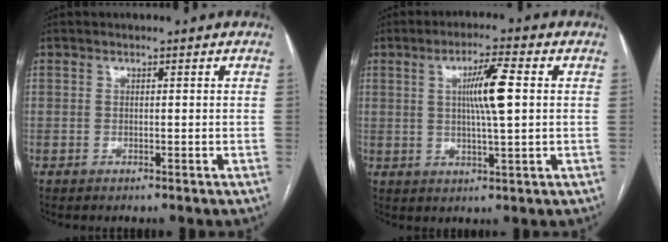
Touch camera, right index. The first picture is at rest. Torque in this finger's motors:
{"motor_torque": [0.87, 0.01, 0.46, 0.06]}